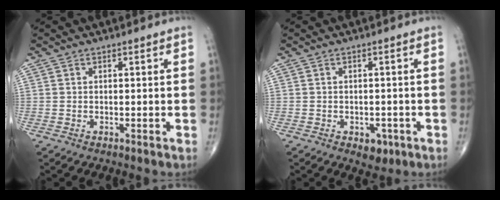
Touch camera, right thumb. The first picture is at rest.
{"total": 3.3, "force": [-1.4, 2.2, 2.0], "torque": [-0.012, 0.002, -0.013]}